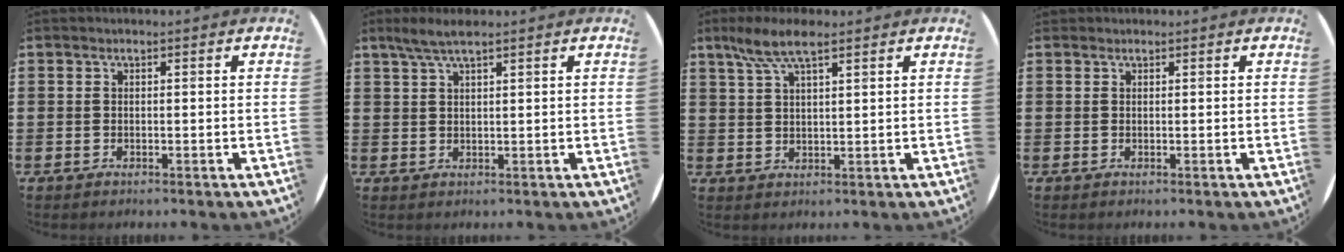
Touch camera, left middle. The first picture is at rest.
{"total": 3.1, "force": [2.3, 0.4, 2.1], "torque": [-0.043, 0.004, 0.040]}
{"total": 5.8, "force": [4.1, 1.4, 3.9], "torque": [-0.087, 0.004, 0.073]}
{"total": 0.0}